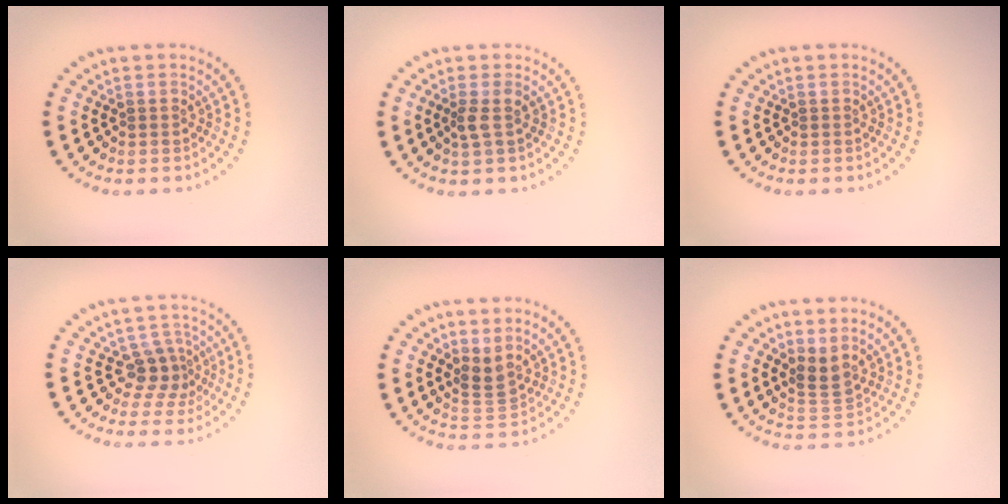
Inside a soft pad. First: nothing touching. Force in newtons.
{"total": 1.3, "press": 1.1, "slide": 0.6}
{"total": 0.0}
{"total": 2.6, "press": 1.8, "slide": 1.8}
{"total": 2.2, "press": 1.6, "slide": 1.6}
{"total": 2.3, "press": 1.6, "slide": 1.6}